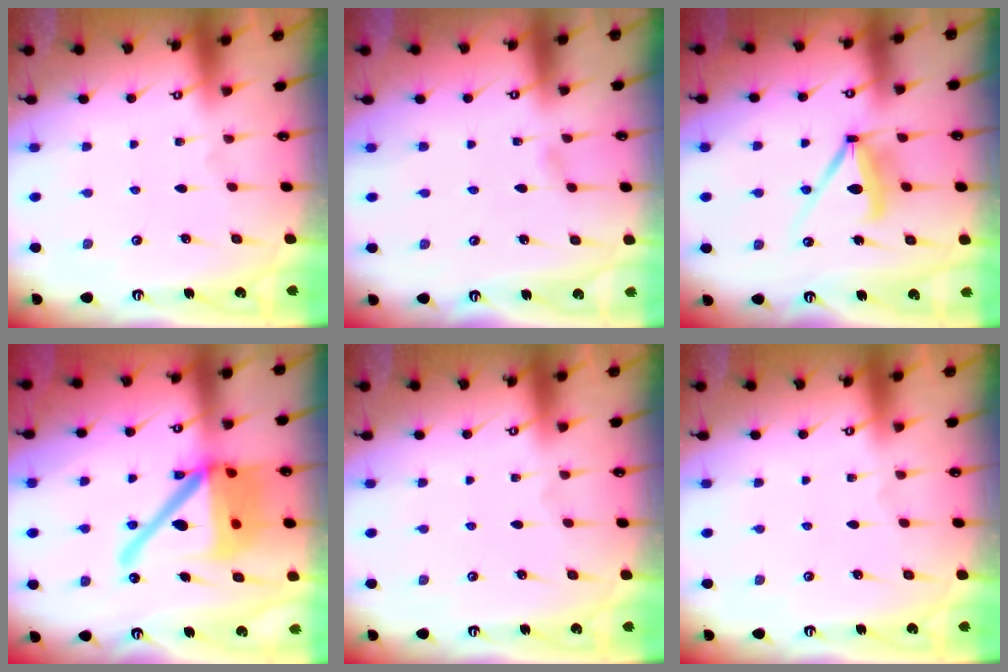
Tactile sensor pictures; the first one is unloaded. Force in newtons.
{"total": 2.0, "press": 2.0, "slide": 0.3}
{"total": 11.1, "press": 11.1, "slide": 0.6}
{"total": 22.7, "press": 22.4, "slide": 3.8}
{"total": 0.0}
{"total": 0.0}